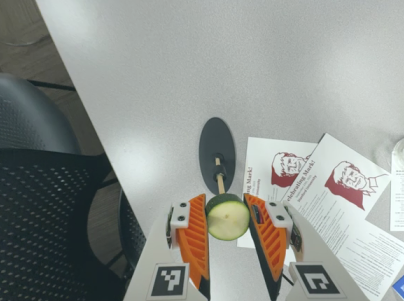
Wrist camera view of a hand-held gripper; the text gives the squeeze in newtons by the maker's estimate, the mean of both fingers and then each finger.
{"total": 11.3, "left": 11.3, "right": 11.3}